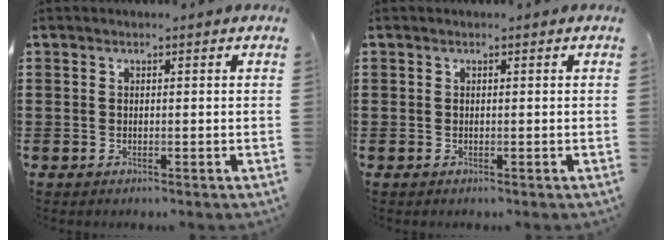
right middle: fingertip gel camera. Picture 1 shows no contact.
{"total": 0.0}